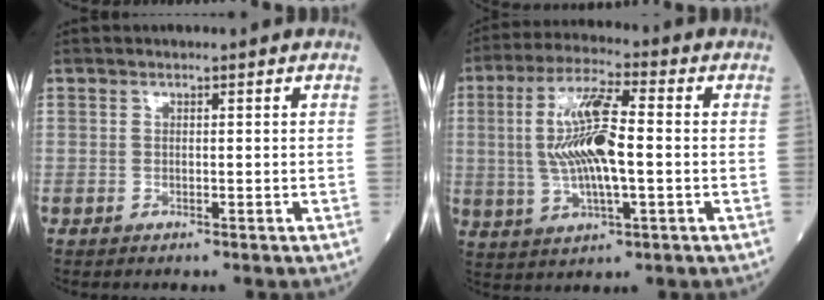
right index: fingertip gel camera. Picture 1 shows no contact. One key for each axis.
{"total": 11.6, "fx": 0.0, "fy": 2.5, "fz": 11.4, "tx": -0.231, "ty": 0.009, "tz": 0.001}